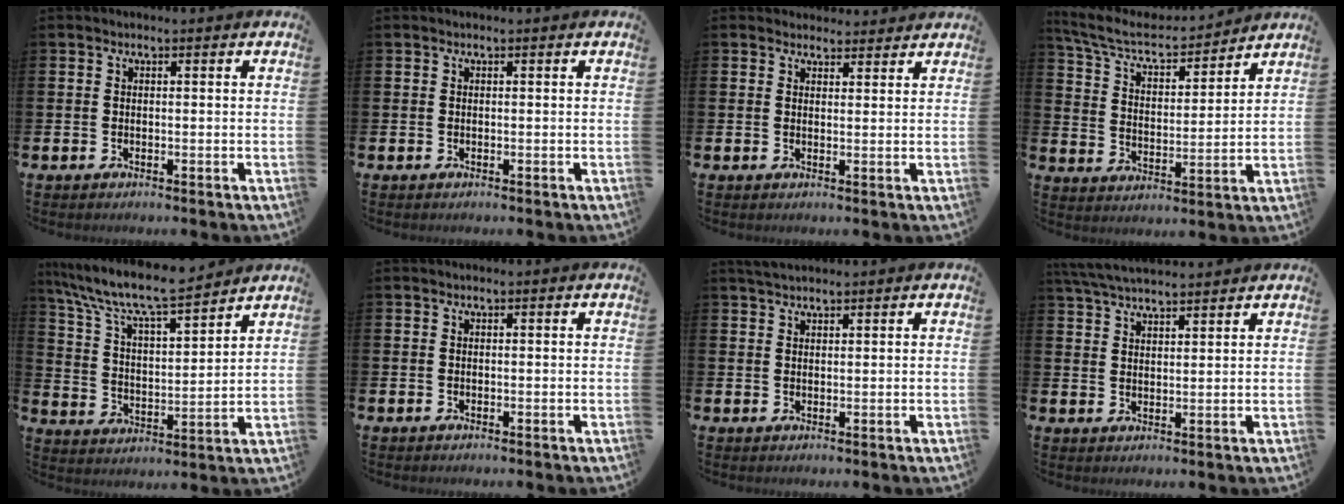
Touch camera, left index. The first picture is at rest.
{"total": 0.0}
{"total": 2.6, "force": [2.5, 0.9, -0.2], "torque": [0.007, -0.011, 0.044]}
{"total": 7.6, "force": [6.8, 2.2, 2.6], "torque": [-0.088, -0.043, 0.117]}
{"total": 9.5, "force": [8.7, 1.2, 3.7], "torque": [-0.111, -0.053, 0.151]}
{"total": 0.0}
{"total": 2.1, "force": [1.9, 0.5, 0.7], "torque": [-0.016, 0.002, 0.036]}
{"total": 5.1, "force": [4.9, 0.6, 1.4], "torque": [-0.047, -0.018, 0.091]}